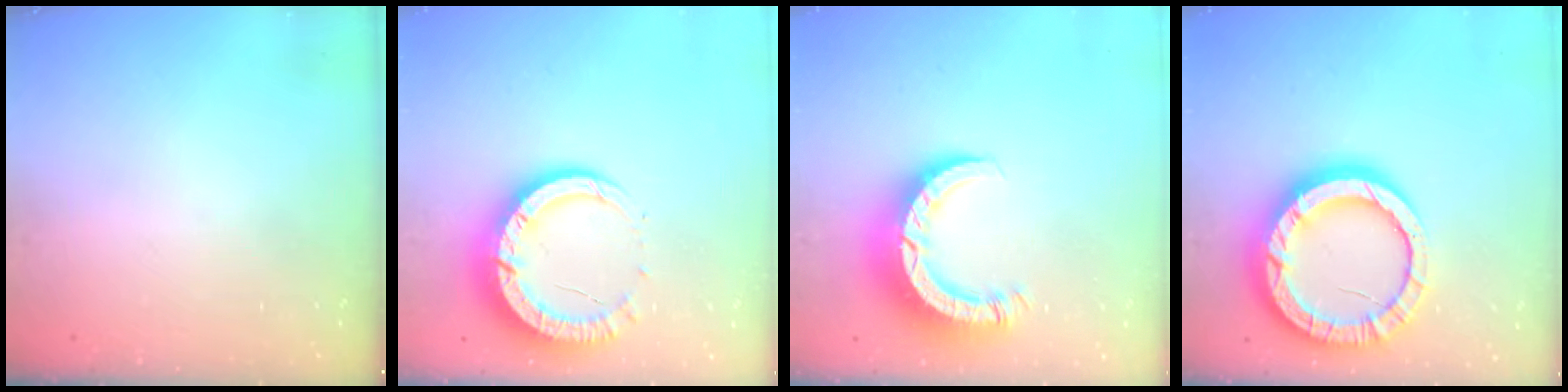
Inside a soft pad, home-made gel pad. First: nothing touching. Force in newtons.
{"total": 11.1, "press": 11.1, "slide": 1.0}
{"total": 10.0, "press": 10.0, "slide": 1.1}
{"total": 21.0, "press": 20.9, "slide": 2.2}